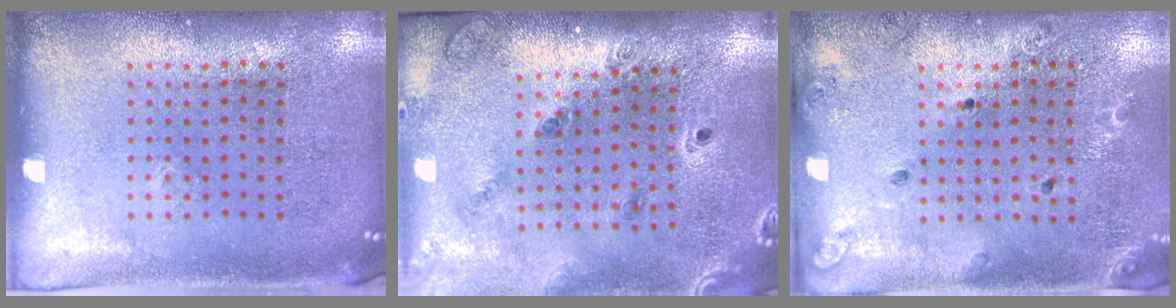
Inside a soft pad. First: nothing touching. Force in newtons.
{"total": 1.4, "press": 1.4, "slide": 0.2}
{"total": 1.3, "press": 1.3, "slide": 0.3}